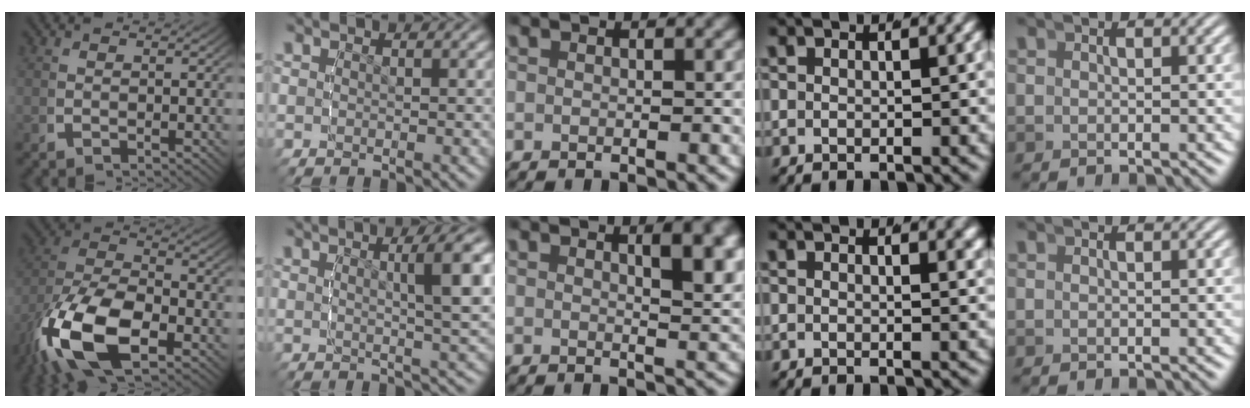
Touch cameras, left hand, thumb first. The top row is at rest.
{"thumb": {"total": 14.1, "force": [-3.3, 8.2, 11.1], "torque": [-0.254, -0.056, -0.032]}, "index": {"total": 5.6, "force": [1.6, 0.9, 5.3], "torque": [-0.060, 0.006, 0.028]}, "middle": {"total": 4.2, "force": [1.8, 1.0, 3.7], "torque": [-0.043, -0.007, 0.030]}, "ring": {"total": 1.2, "force": [0.8, 0.2, 0.9], "torque": [-0.006, -0.005, 0.012]}}